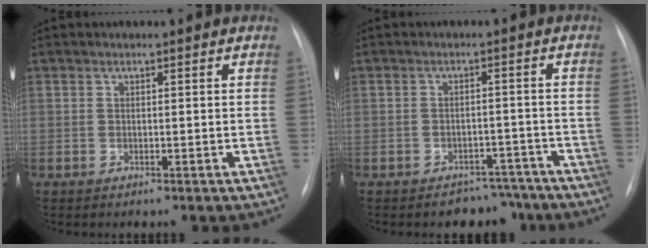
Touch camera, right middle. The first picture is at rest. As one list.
[{"total": 4.8, "force": [-4.0, 2.6, 0.0], "torque": [0.019, 0.021, -0.051]}]